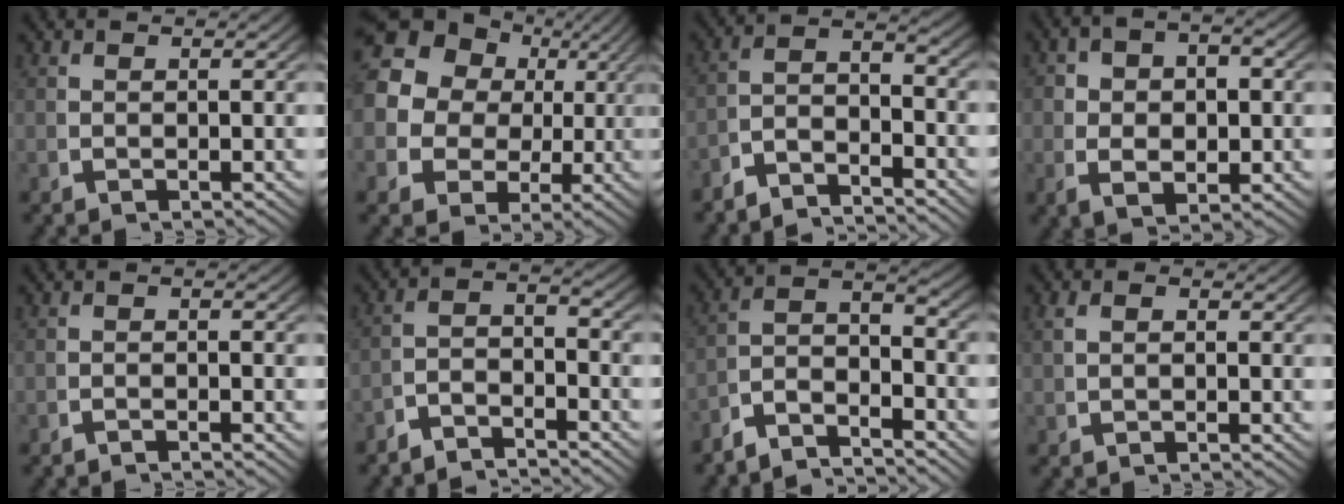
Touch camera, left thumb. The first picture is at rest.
{"total": 12.3, "force": [2.7, 10.1, 6.5], "torque": [-0.173, -0.036, 0.056]}
{"total": 5.4, "force": [-2.9, 2.9, 3.5], "torque": [-0.056, -0.019, -0.055]}
{"total": 4.7, "force": [-0.4, 3.0, 3.6], "torque": [-0.064, -0.021, 0.009]}
{"total": 1.1, "force": [-1.1, 0.1, 0.2], "torque": [0.000, 0.001, -0.023]}
{"total": 3.7, "force": [-2.7, 1.5, 2.1], "torque": [-0.034, -0.013, -0.049]}
{"total": 7.8, "force": [-3.1, 4.9, 5.2], "torque": [-0.090, -0.022, -0.062]}
{"total": 1.4, "force": [0.3, 1.0, 1.0], "torque": [-0.022, 0.005, 0.005]}